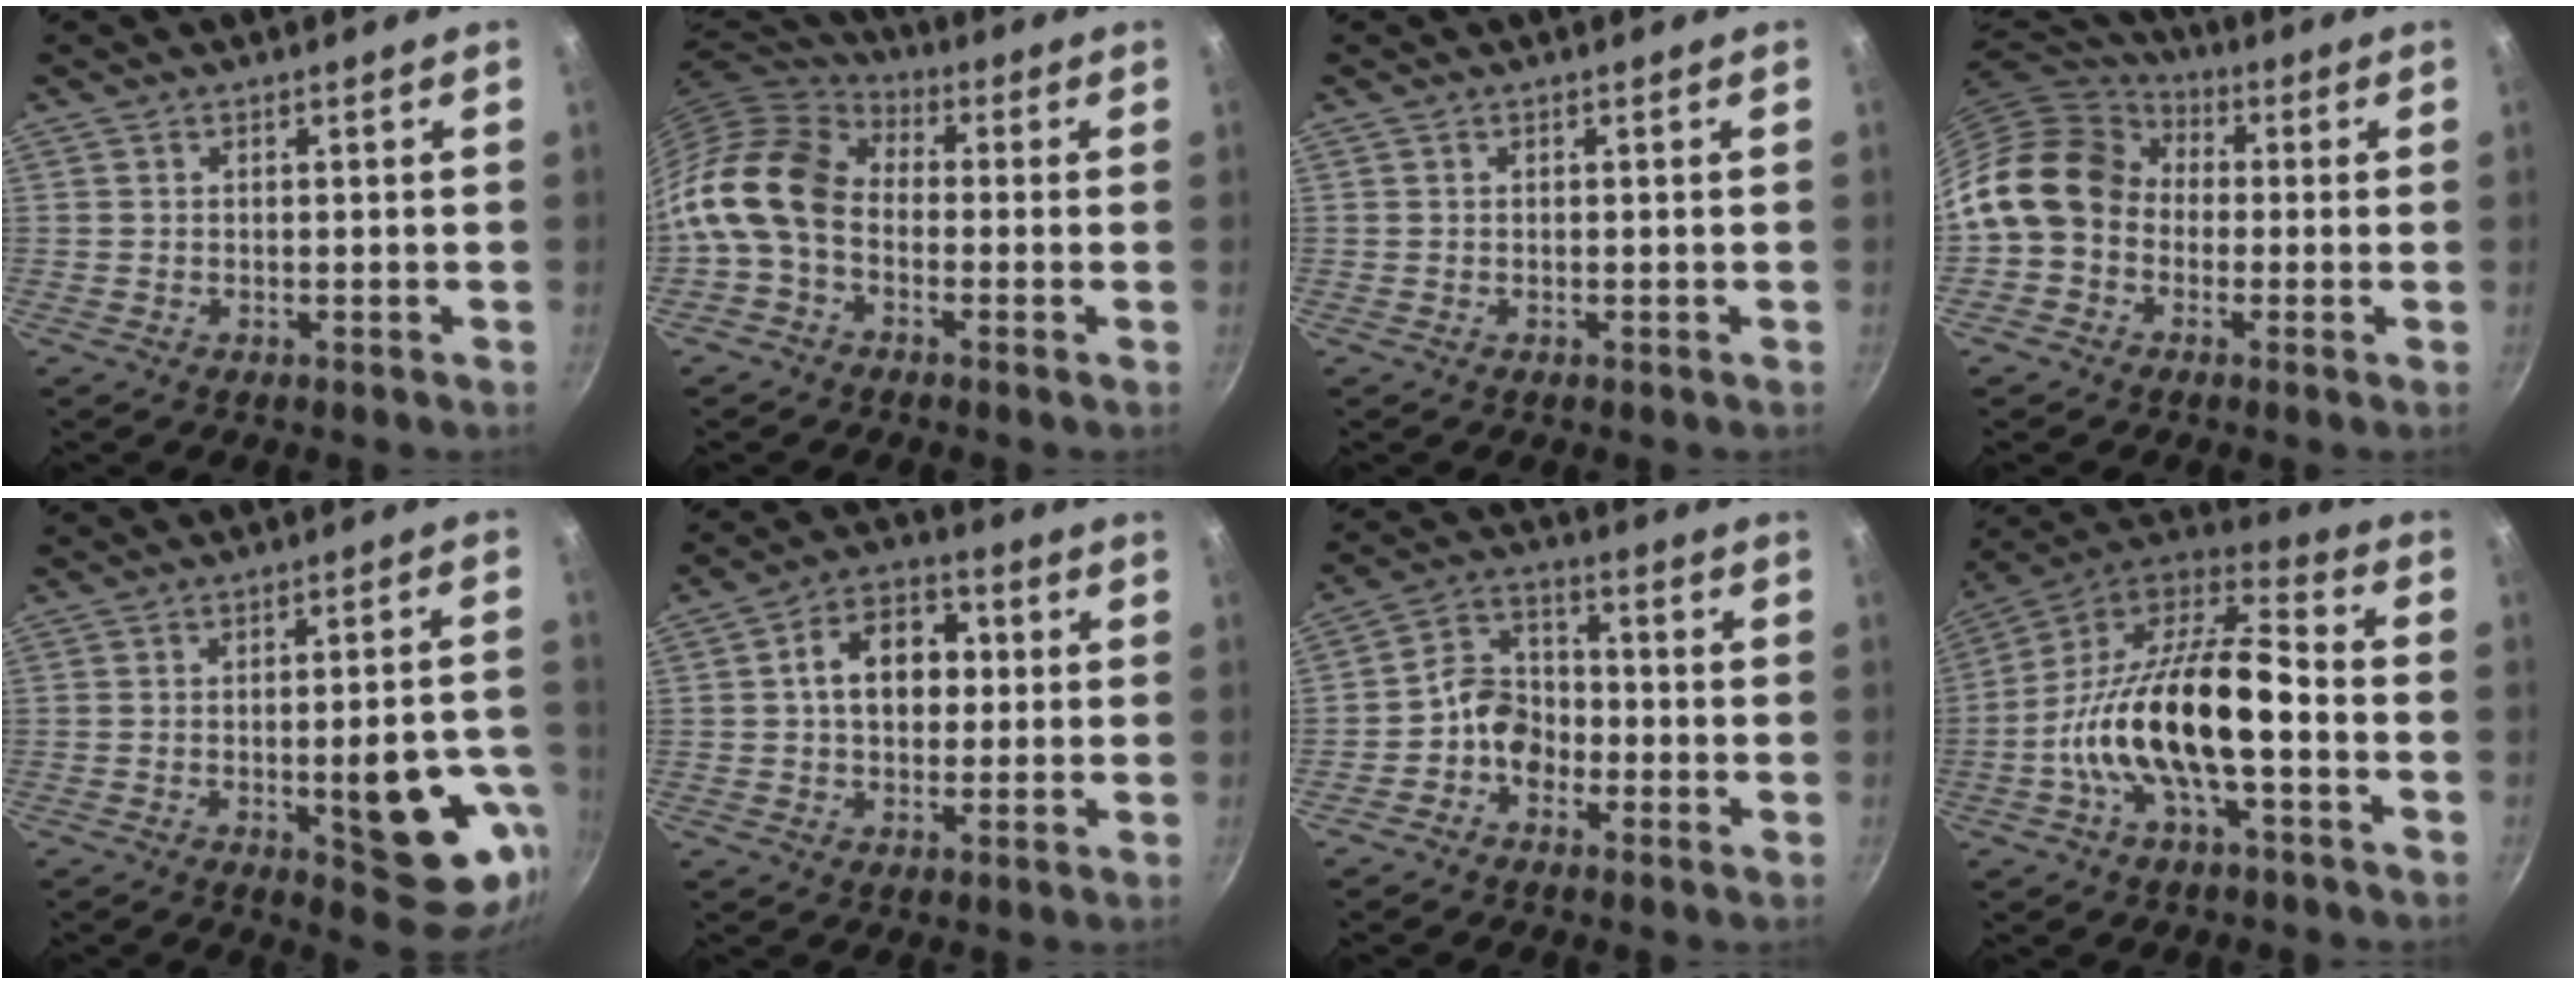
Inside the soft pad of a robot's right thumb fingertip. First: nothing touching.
{"total": 14.6, "force": [-2.4, 10.3, 10.1], "torque": [-0.182, 0.042, -0.072]}
{"total": 0.0}
{"total": 15.1, "force": [-0.6, 12.4, 8.6], "torque": [-0.131, 0.044, -0.029]}
{"total": 15.8, "force": [-4.4, 5.7, 14.1], "torque": [-0.135, 0.018, -0.050]}
{"total": 11.6, "force": [1.3, 8.3, 7.9], "torque": [-0.086, 0.021, 0.007]}
{"total": 7.2, "force": [-2.7, 5.6, 3.7], "torque": [-0.035, 0.035, -0.065]}
{"total": 21.2, "force": [-4.8, 8.6, 18.7], "torque": [-0.337, 0.045, -0.106]}